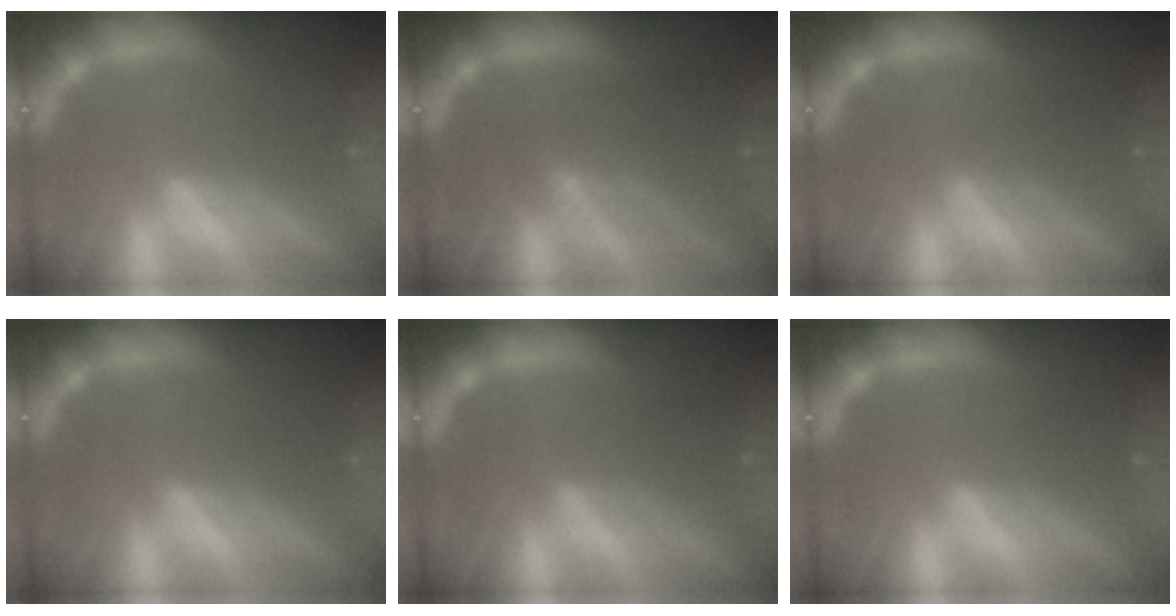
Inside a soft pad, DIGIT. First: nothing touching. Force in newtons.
{"total": 5.5}
{"total": 2.5}
{"total": 0.0}
{"total": 2.5}
{"total": 1.5}